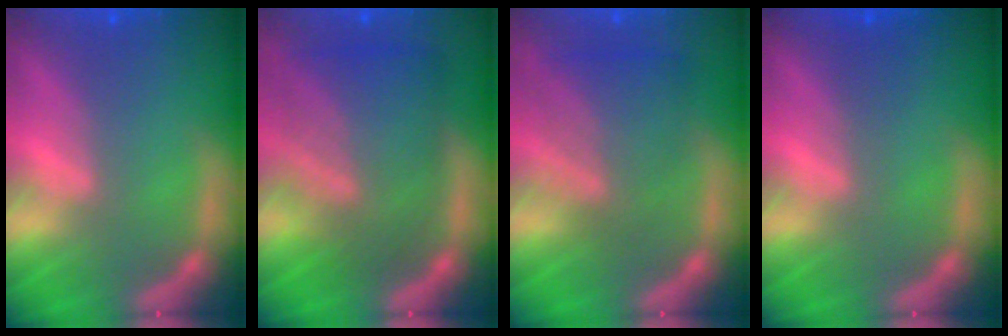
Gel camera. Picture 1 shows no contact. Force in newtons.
{"total": 8.6}
{"total": 5.5}
{"total": 1.0}